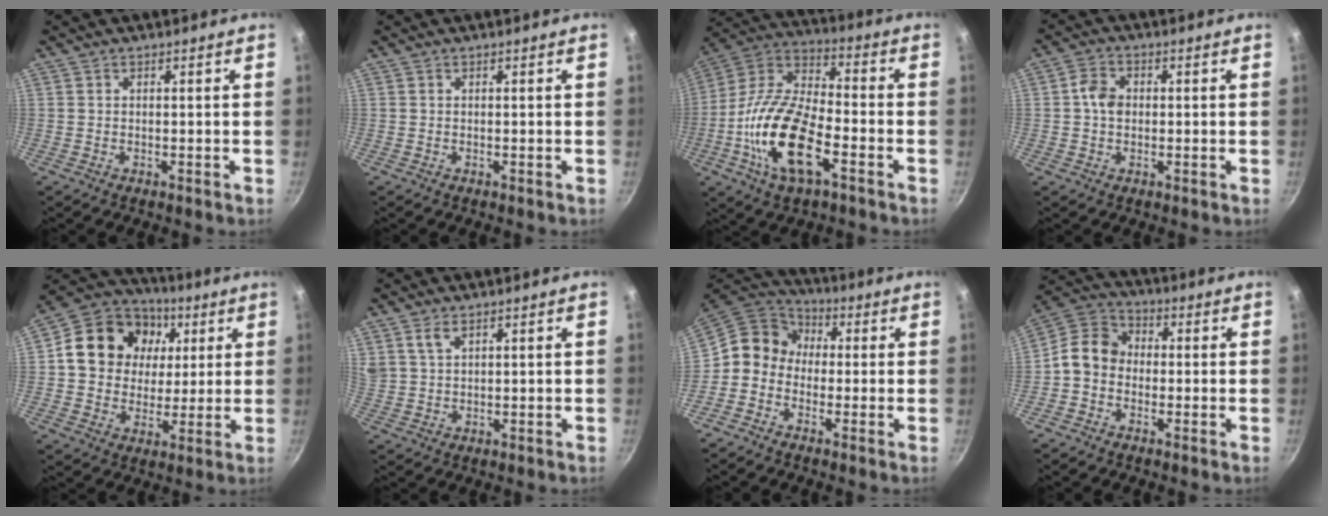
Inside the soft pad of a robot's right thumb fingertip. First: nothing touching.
{"total": 0.0}
{"total": 19.7, "force": [-6.7, 9.0, 16.1], "torque": [-0.303, 0.035, -0.143]}
{"total": 4.3, "force": [0.1, 3.3, 2.7], "torque": [-0.040, 0.013, -0.006]}
{"total": 17.8, "force": [4.4, 14.8, 9.0], "torque": [-0.140, 0.006, 0.063]}
{"total": 4.0, "force": [2.5, 2.0, 2.4], "torque": [-0.041, -0.005, 0.054]}
{"total": 9.3, "force": [-0.6, 8.2, 4.3], "torque": [-0.055, 0.037, -0.040]}
{"total": 8.5, "force": [-1.3, 7.1, 4.6], "torque": [-0.056, 0.033, -0.050]}